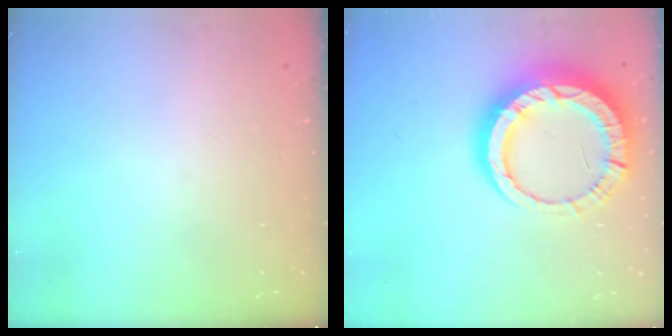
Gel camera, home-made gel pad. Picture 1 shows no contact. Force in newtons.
{"total": 15.9, "press": 15.9, "slide": 1.5}